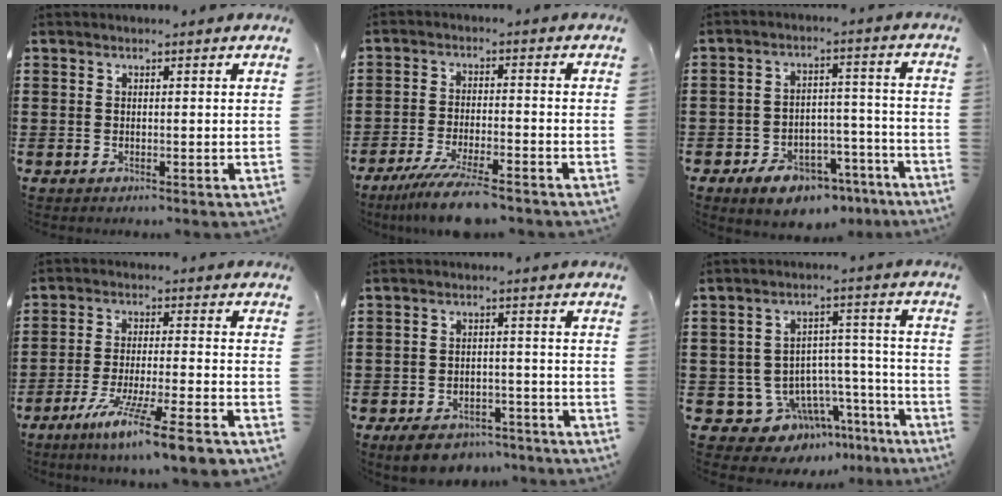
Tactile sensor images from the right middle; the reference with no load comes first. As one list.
[{"total": 7.3, "force": [-5.9, 0.5, 4.3], "torque": [-0.090, -0.012, -0.109]}, {"total": 6.8, "force": [-5.6, 2.7, 2.6], "torque": [-0.040, 0.026, -0.101]}, {"total": 10.1, "force": [-7.8, 0.1, 6.4], "torque": [-0.121, -0.006, -0.147]}, {"total": 4.5, "force": [-4.2, 1.4, 1.1], "torque": [-0.027, 0.010, -0.085]}, {"total": 8.6, "force": [-6.5, 5.3, 1.9], "torque": [-0.048, 0.024, -0.112]}]